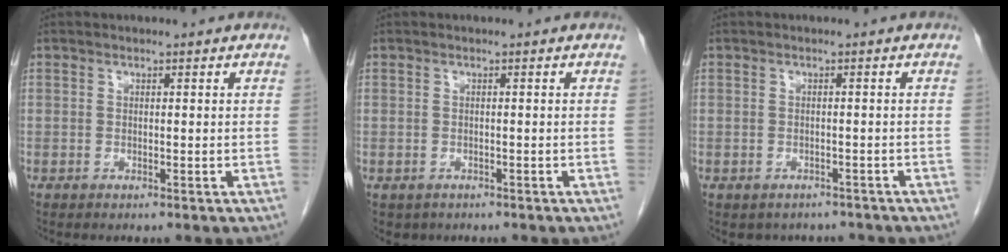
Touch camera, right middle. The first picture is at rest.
{"total": 1.9, "force": [-1.1, 1.4, 0.4], "torque": [-0.008, 0.001, -0.010]}
{"total": 4.3, "force": [-3.7, 2.2, 0.3], "torque": [0.003, 0.012, -0.043]}